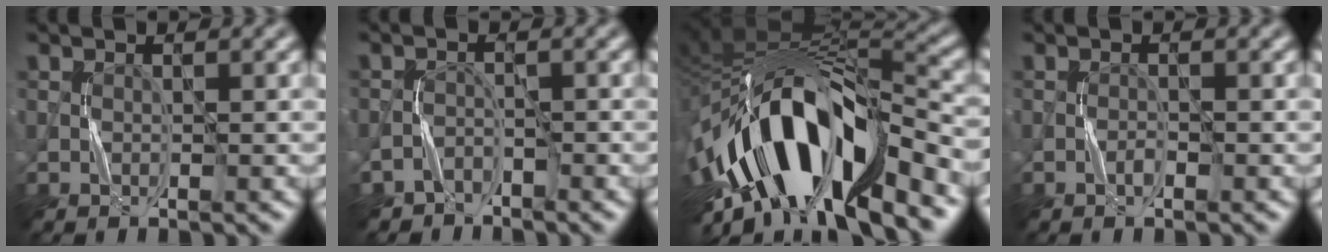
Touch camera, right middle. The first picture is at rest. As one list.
[{"total": 2.1, "force": [-1.9, 0.9, -0.1], "torque": [0.007, 0.005, -0.040]}, {"total": 15.1, "force": [-5.3, 6.8, 12.5], "torque": [-0.216, 0.014, -0.092]}, {"total": 0.7, "force": [-0.5, 0.2, 0.5], "torque": [-0.011, 0.003, -0.010]}]